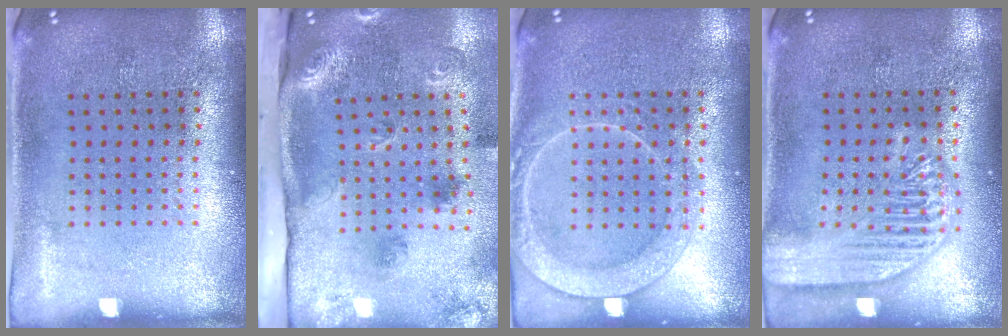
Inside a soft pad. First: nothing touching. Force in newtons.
{"total": 2.7, "press": 1.9, "slide": 1.8}
{"total": 2.7, "press": 2.6, "slide": 0.3}
{"total": 2.5, "press": 2.5, "slide": 0.2}